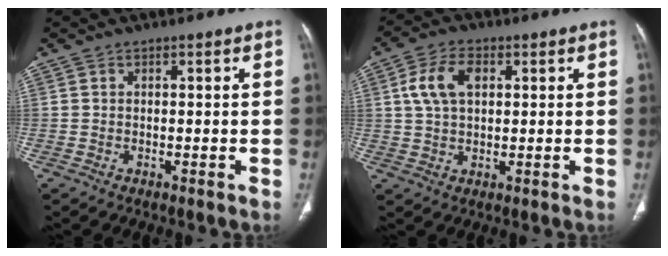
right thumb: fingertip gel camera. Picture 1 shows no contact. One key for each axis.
{"total": 7.7, "fx": 2.1, "fy": 4.6, "fz": 5.8, "tx": -0.113, "ty": 0.009, "tz": 0.041}